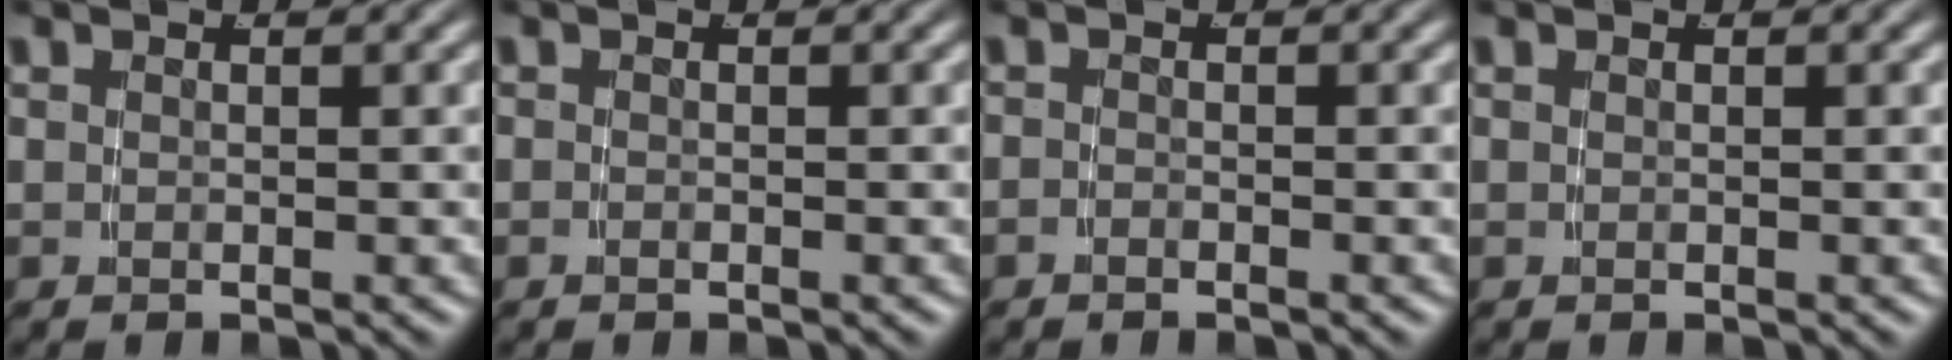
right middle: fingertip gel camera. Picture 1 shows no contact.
{"total": 0.5, "force": [-0.5, -0.2, 0.0], "torque": [-0.001, -0.005, -0.006]}
{"total": 0.9, "force": [-0.9, 0.0, 0.0], "torque": [-0.002, -0.006, -0.016]}
{"total": 0.0}